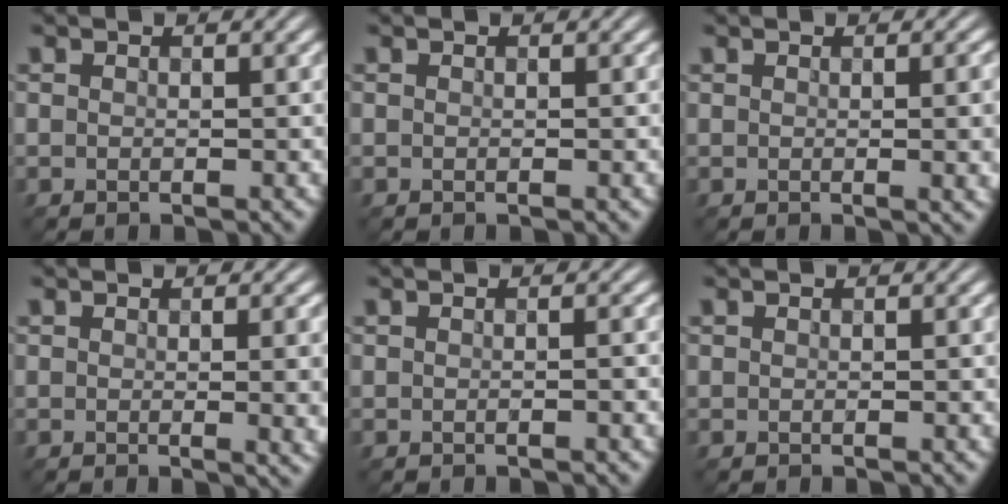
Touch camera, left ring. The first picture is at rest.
{"total": 0.0}
{"total": 4.6, "force": [0.1, 1.7, 4.2], "torque": [-0.034, 0.001, 0.008]}
{"total": 5.0, "force": [0.1, 1.8, 4.6], "torque": [-0.037, -0.006, 0.012]}
{"total": 0.9, "force": [-0.1, 0.2, 0.9], "torque": [-0.010, -0.001, -0.006]}
{"total": 0.0}